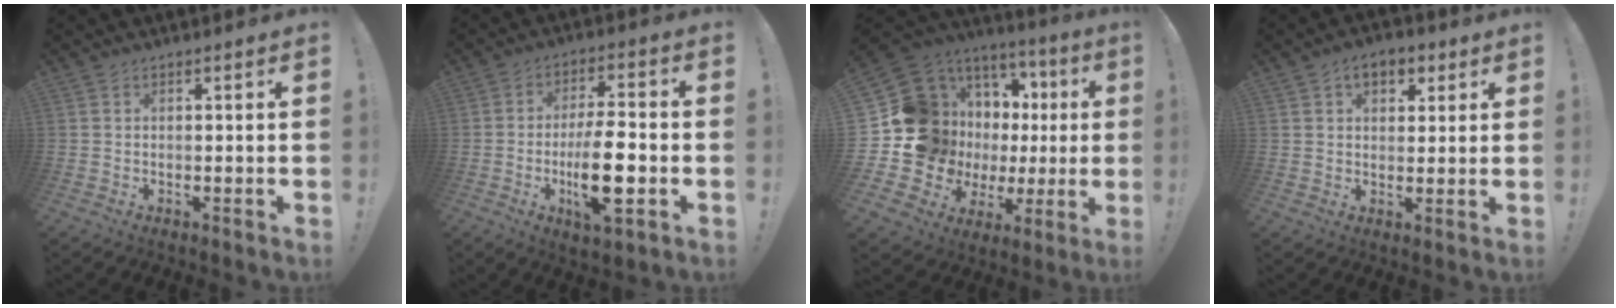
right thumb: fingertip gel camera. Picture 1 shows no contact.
{"total": 13.7, "force": [-3.5, 4.1, 12.6], "torque": [-0.216, -0.001, -0.063]}
{"total": 17.7, "force": [2.7, 15.2, 8.7], "torque": [-0.137, -0.050, 0.111]}
{"total": 7.0, "force": [3.1, 4.7, 4.1], "torque": [-0.055, 0.001, 0.056]}